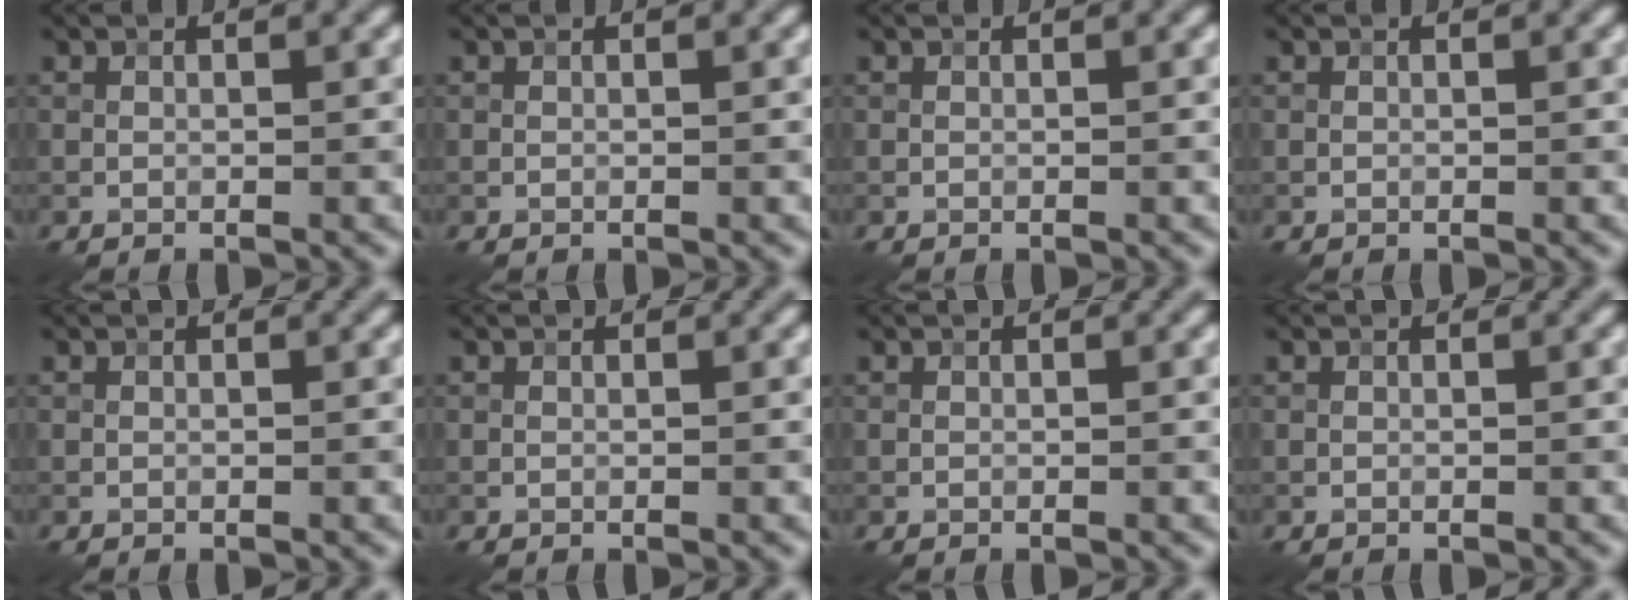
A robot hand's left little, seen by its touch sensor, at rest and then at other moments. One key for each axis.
{"total": 0.0}
{"total": 0.0}
{"total": 0.0}
{"total": 0.0}
{"total": 0.0}
{"total": 0.0}
{"total": 0.0}